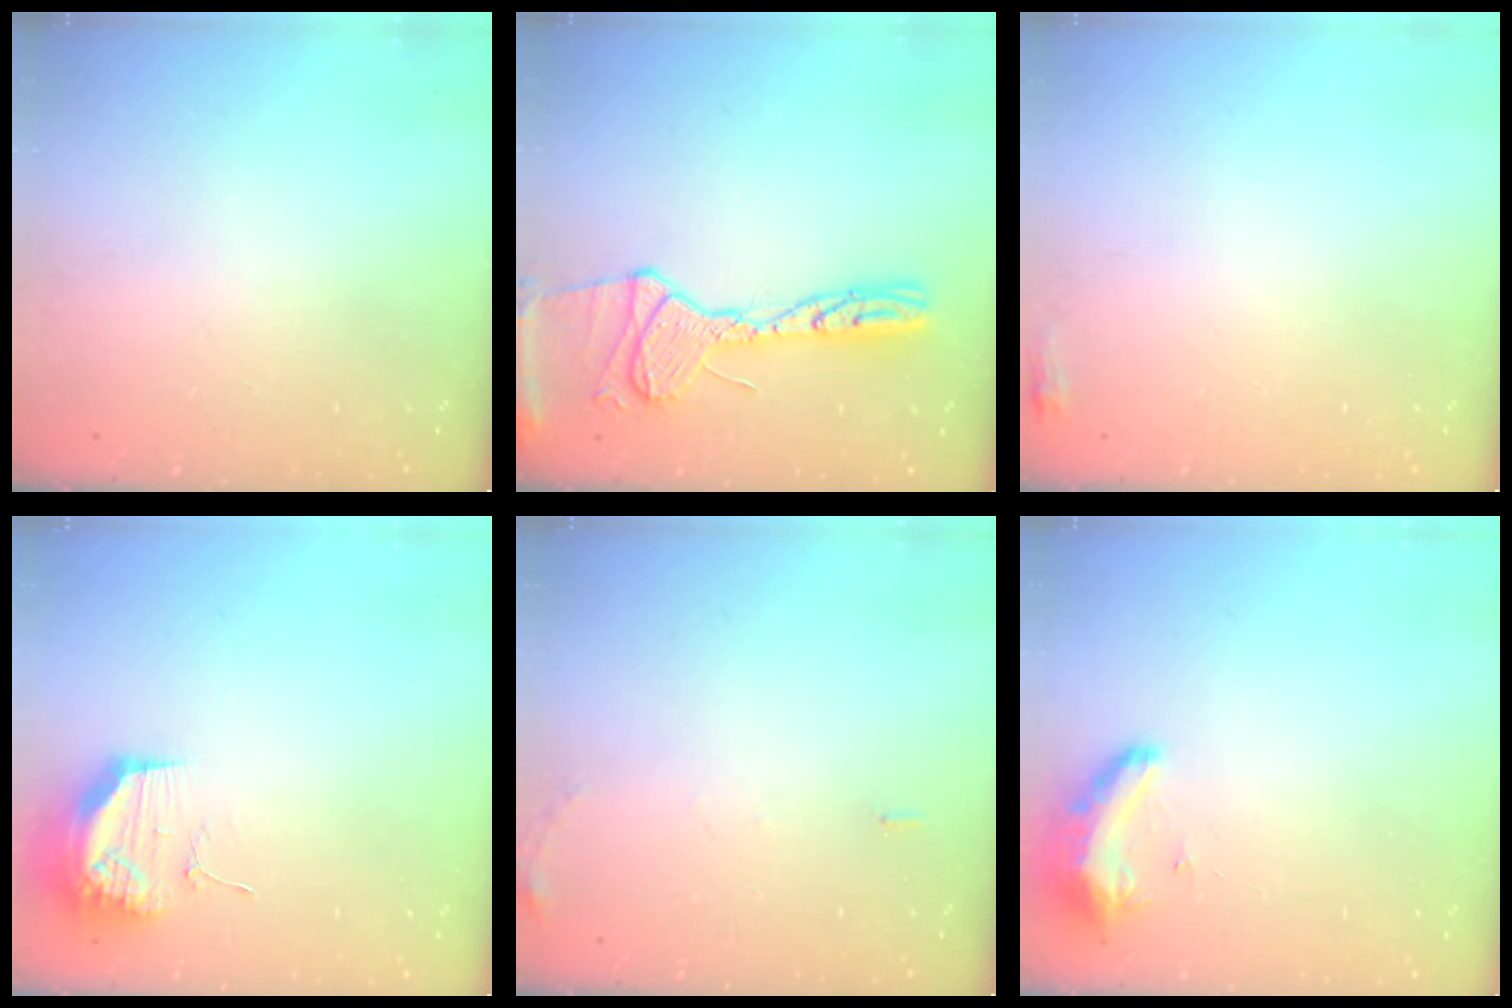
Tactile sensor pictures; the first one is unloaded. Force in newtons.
{"total": 16.8, "press": 16.1, "slide": 4.6}
{"total": 3.2, "press": 2.9, "slide": 1.3}
{"total": 17.9, "press": 13.8, "slide": 11.4}
{"total": 6.5, "press": 6.2, "slide": 1.8}
{"total": 16.2, "press": 11.0, "slide": 11.9}